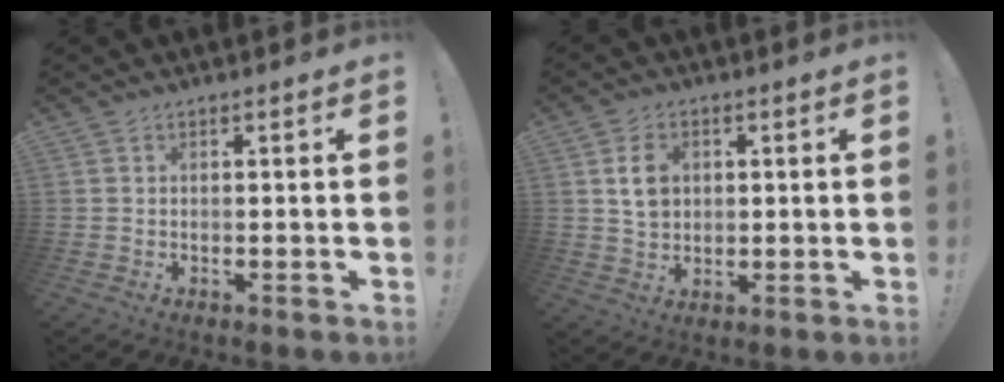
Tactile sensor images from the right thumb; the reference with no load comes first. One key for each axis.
{"total": 7.2, "fx": 1.9, "fy": 5.7, "fz": 4.0, "tx": -0.053, "ty": -0.002, "tz": 0.031}